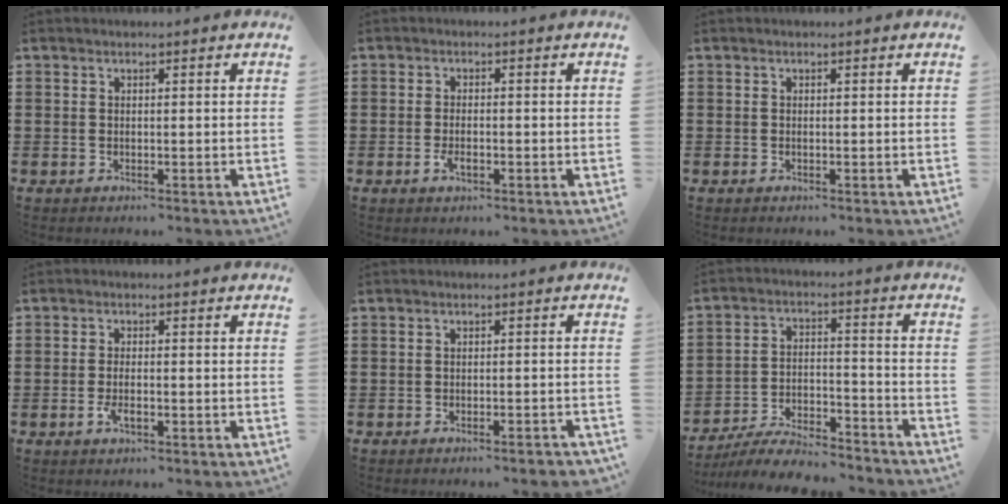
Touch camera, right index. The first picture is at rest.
{"total": 2.2, "force": [-0.8, 0.8, 1.9], "torque": [-0.044, -0.005, -0.015]}
{"total": 0.0}
{"total": 2.5, "force": [-1.0, 0.8, 2.2], "torque": [-0.048, -0.005, -0.019]}
{"total": 1.3, "force": [-1.2, 0.0, 0.5], "torque": [-0.011, -0.002, -0.022]}
{"total": 7.2, "force": [-6.9, 0.7, 2.0], "torque": [-0.038, 0.012, -0.133]}